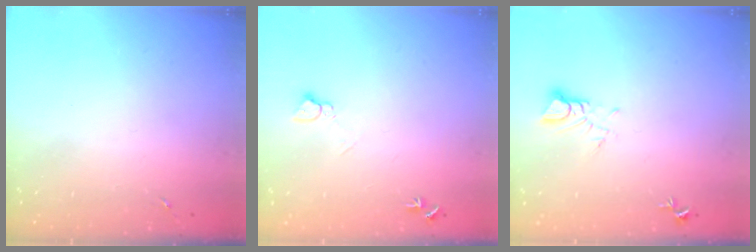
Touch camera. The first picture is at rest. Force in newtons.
{"total": 5.1, "press": 5.1, "slide": 0.6}
{"total": 4.0, "press": 4.0, "slide": 0.3}